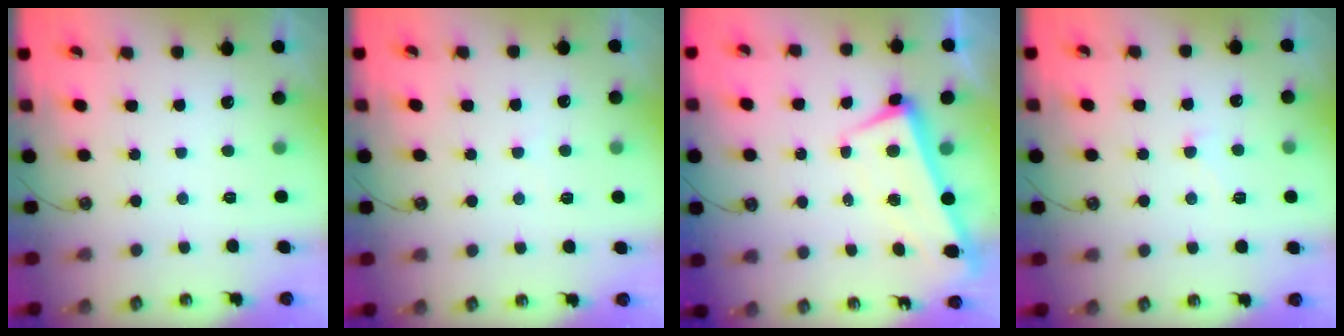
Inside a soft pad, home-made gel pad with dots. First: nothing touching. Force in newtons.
{"total": 1.5, "press": 1.4, "slide": 0.3}
{"total": 2.1, "press": 1.3, "slide": 1.6}
{"total": 4.6, "press": 4.6, "slide": 0.5}